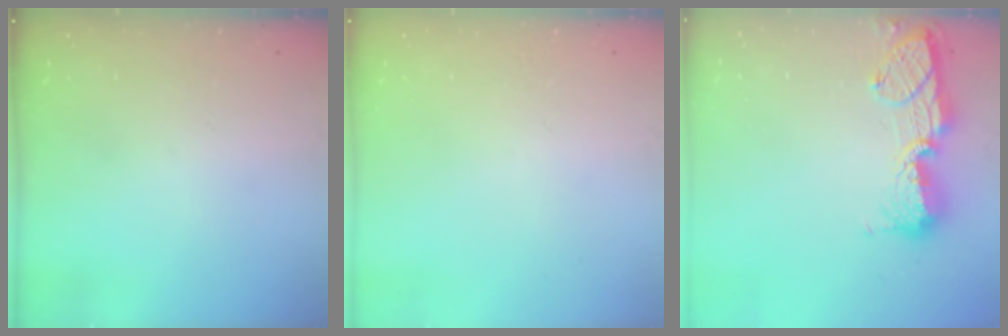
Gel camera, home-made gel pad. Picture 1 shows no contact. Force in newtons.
{"total": 0.0}
{"total": 13.9, "press": 13.8, "slide": 1.0}